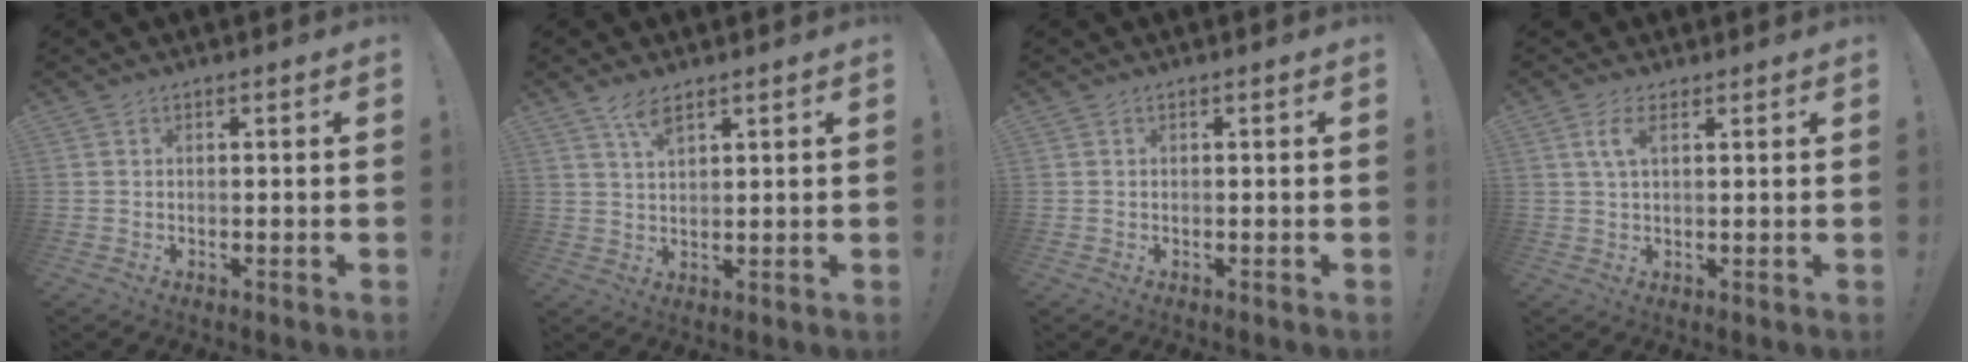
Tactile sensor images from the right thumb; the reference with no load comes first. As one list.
[{"total": 4.5, "force": [3.2, 1.1, 3.0], "torque": [-0.051, -0.018, 0.054]}, {"total": 0.0}, {"total": 4.9, "force": [2.4, 2.2, 3.7], "torque": [-0.060, -0.004, 0.041]}]